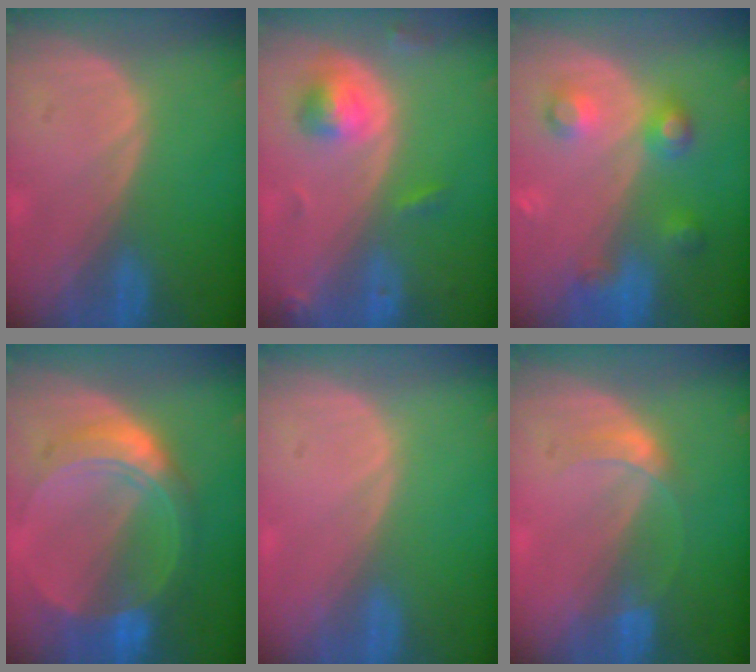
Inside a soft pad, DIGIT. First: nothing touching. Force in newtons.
{"total": 4.8, "press": 4.6, "slide": 1.1}
{"total": 5.3, "press": 5.3, "slide": 0.3}
{"total": 8.7, "press": 8.7, "slide": 0.6}
{"total": 0.0}
{"total": 2.9, "press": 2.9, "slide": 0.1}